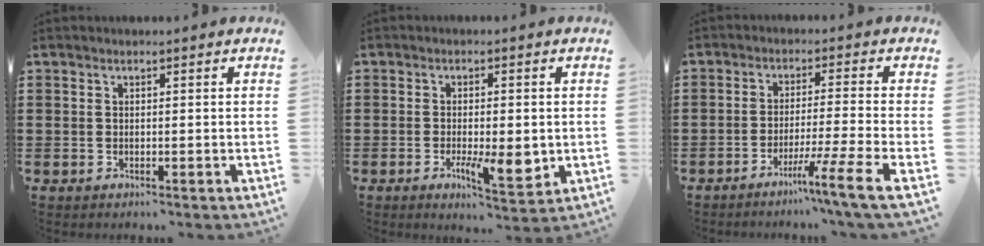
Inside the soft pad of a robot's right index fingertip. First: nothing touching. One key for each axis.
{"total": 6.4, "fx": -1.4, "fy": 2.3, "fz": 5.8, "tx": -0.110, "ty": -0.006, "tz": -0.022}
{"total": 6.5, "fx": -4.3, "fy": -1.6, "fz": 4.6, "tx": -0.074, "ty": -0.016, "tz": -0.080}